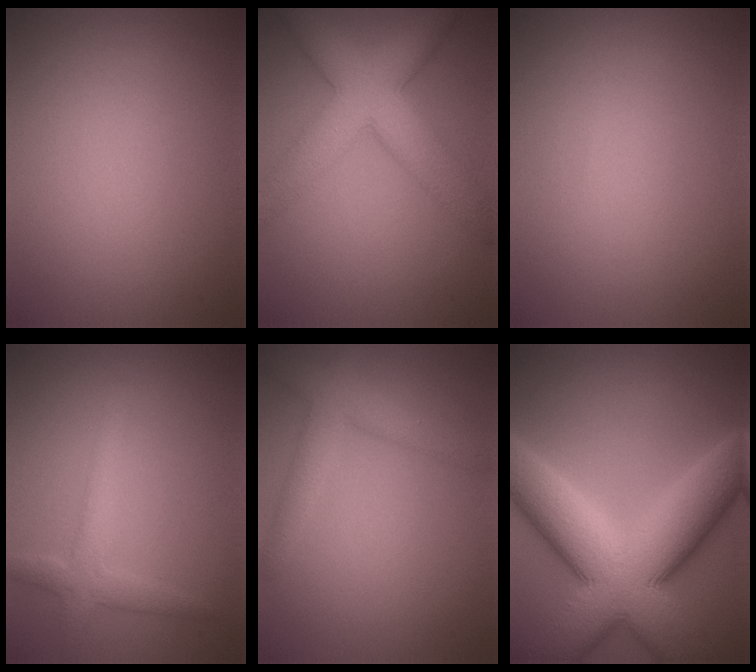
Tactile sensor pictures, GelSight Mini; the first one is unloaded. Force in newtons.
{"total": 7.9, "press": 7.9, "slide": 0.4}
{"total": 0.0}
{"total": 2.9, "press": 2.9, "slide": 0.1}
{"total": 3.9, "press": 3.9, "slide": 0.3}
{"total": 13.8, "press": 13.8, "slide": 0.6}